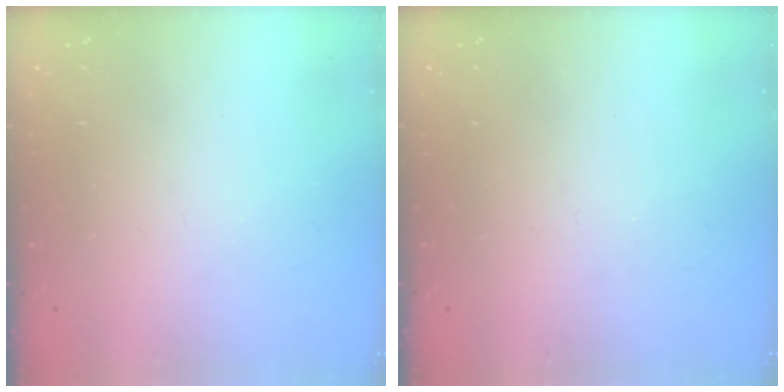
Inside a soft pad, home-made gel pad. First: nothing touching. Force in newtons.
{"total": 0.0}